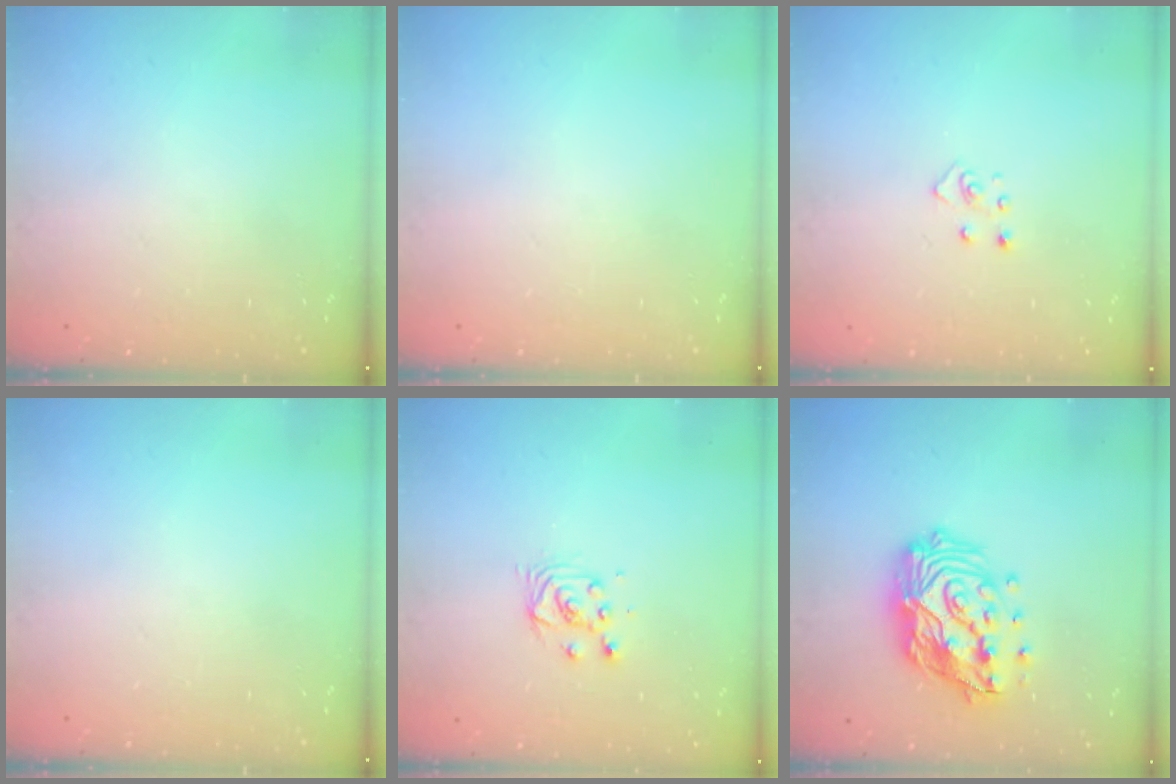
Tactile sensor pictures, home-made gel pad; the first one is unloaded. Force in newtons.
{"total": 0.0}
{"total": 2.8, "press": 2.8, "slide": 0.3}
{"total": 0.0}
{"total": 3.8, "press": 3.7, "slide": 0.5}
{"total": 18.6, "press": 18.6, "slide": 1.4}